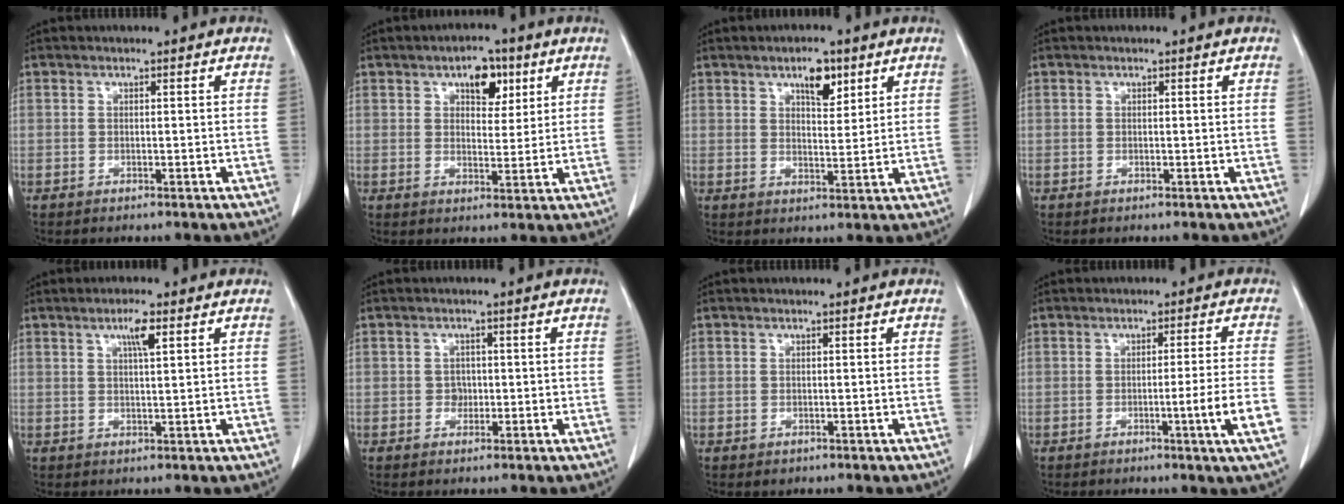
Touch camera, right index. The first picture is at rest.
{"total": 5.8, "force": [3.0, 3.1, 4.0], "torque": [-0.055, 0.010, 0.045]}
{"total": 5.0, "force": [3.0, 1.9, 3.6], "torque": [-0.059, 0.000, 0.049]}
{"total": 0.0}
{"total": 3.3, "force": [1.6, 0.2, 2.9], "torque": [-0.052, -0.001, 0.027]}
{"total": 1.7, "force": [-0.2, 1.5, 0.8], "torque": [-0.011, 0.004, -0.001]}
{"total": 0.7, "force": [-0.2, 0.7, 0.1], "torque": [-0.002, 0.003, -0.001]}
{"total": 6.1, "force": [-2.0, -1.6, 5.5], "torque": [-0.074, -0.012, -0.031]}